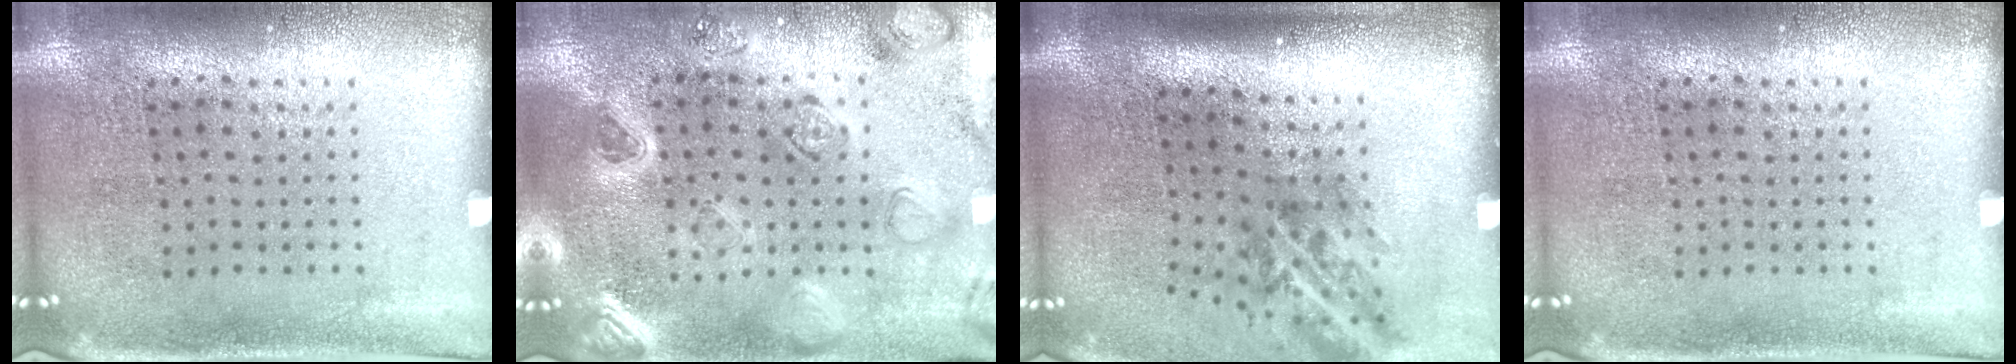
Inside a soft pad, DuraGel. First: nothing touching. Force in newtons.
{"total": 2.3, "press": 2.3, "slide": 0.2}
{"total": 1.9, "press": 1.3, "slide": 1.5}
{"total": 0.0}